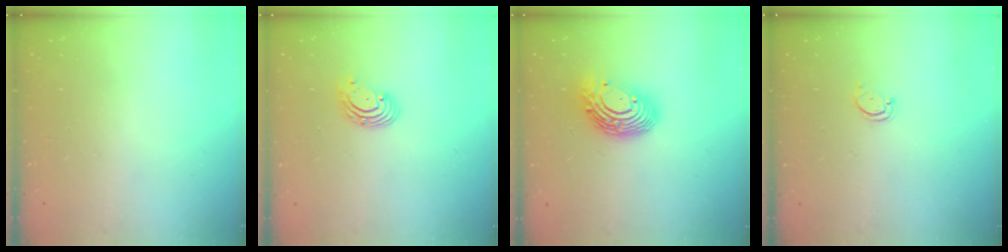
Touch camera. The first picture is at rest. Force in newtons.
{"total": 2.7, "press": 2.7, "slide": 0.3}
{"total": 13.2, "press": 13.2, "slide": 0.8}
{"total": 2.6, "press": 2.5, "slide": 0.4}